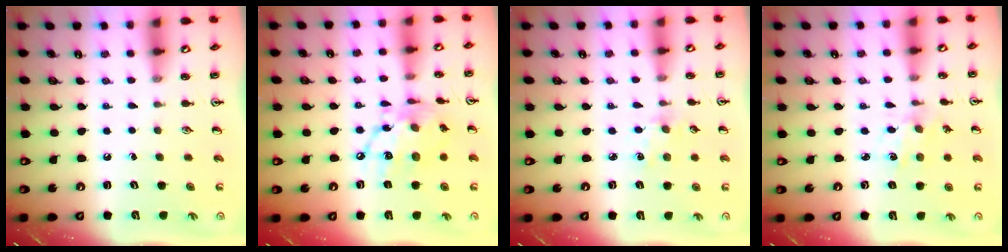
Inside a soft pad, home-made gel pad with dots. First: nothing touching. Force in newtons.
{"total": 14.1, "press": 14.0, "slide": 1.1}
{"total": 2.9, "press": 2.9, "slide": 0.5}
{"total": 1.3, "press": 1.3, "slide": 0.1}